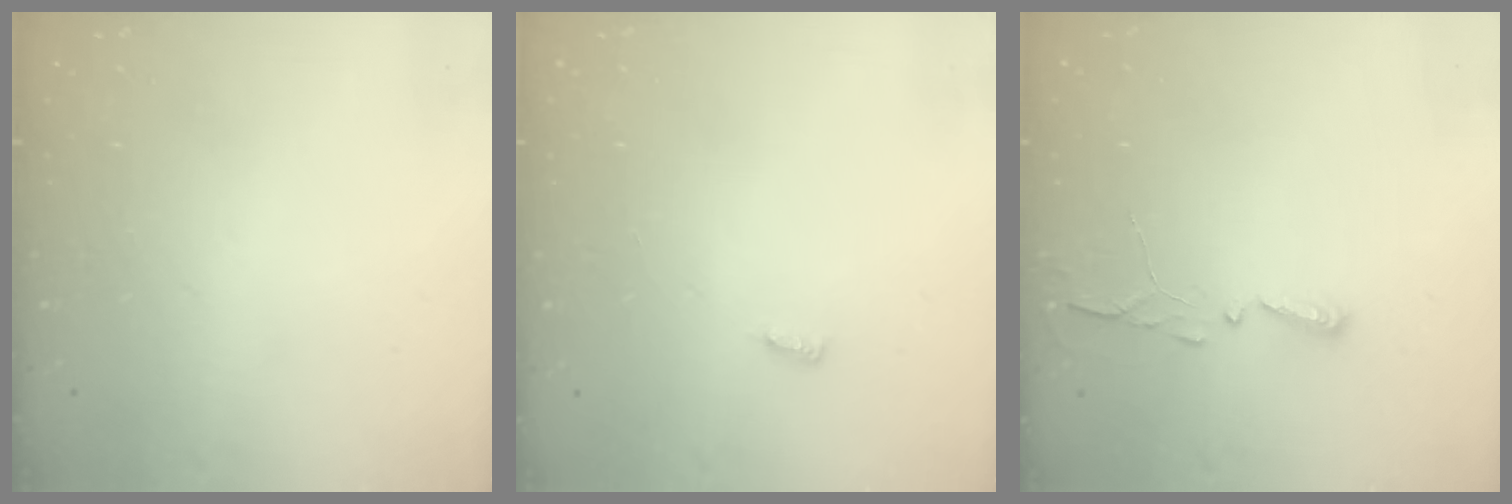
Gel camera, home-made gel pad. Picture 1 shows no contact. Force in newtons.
{"total": 2.8, "press": 2.8, "slide": 0.4}
{"total": 2.9, "press": 2.9, "slide": 0.4}